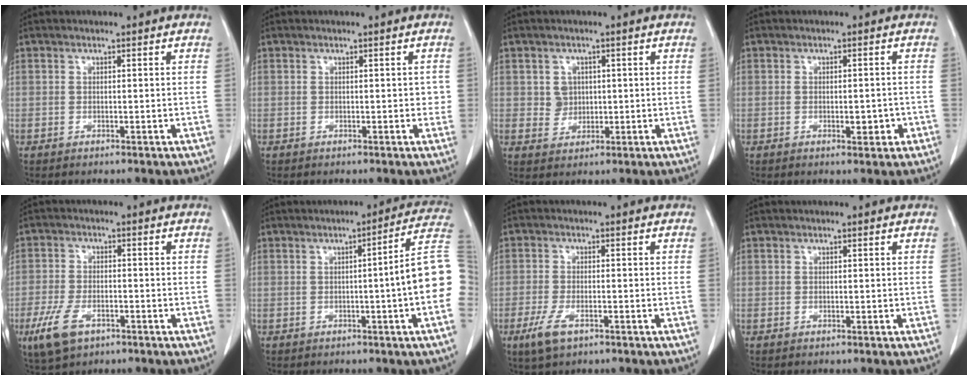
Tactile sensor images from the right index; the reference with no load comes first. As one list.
[{"total": 1.0, "force": [0.0, 0.7, 0.7], "torque": [0.000, 0.004, -0.001]}, {"total": 3.0, "force": [0.6, 2.8, 0.8], "torque": [-0.011, 0.003, 0.015]}, {"total": 2.5, "force": [-0.9, 1.1, 2.1], "torque": [-0.030, 0.001, -0.007]}, {"total": 6.7, "force": [-3.3, 3.4, 4.7], "torque": [-0.105, -0.007, -0.055]}, {"total": 10.5, "force": [-0.9, -1.1, 10.4], "torque": [-0.118, 0.013, -0.024]}, {"total": 4.3, "force": [-2.2, 1.6, 3.3], "torque": [-0.076, -0.007, -0.038]}, {"total": 0.0}]